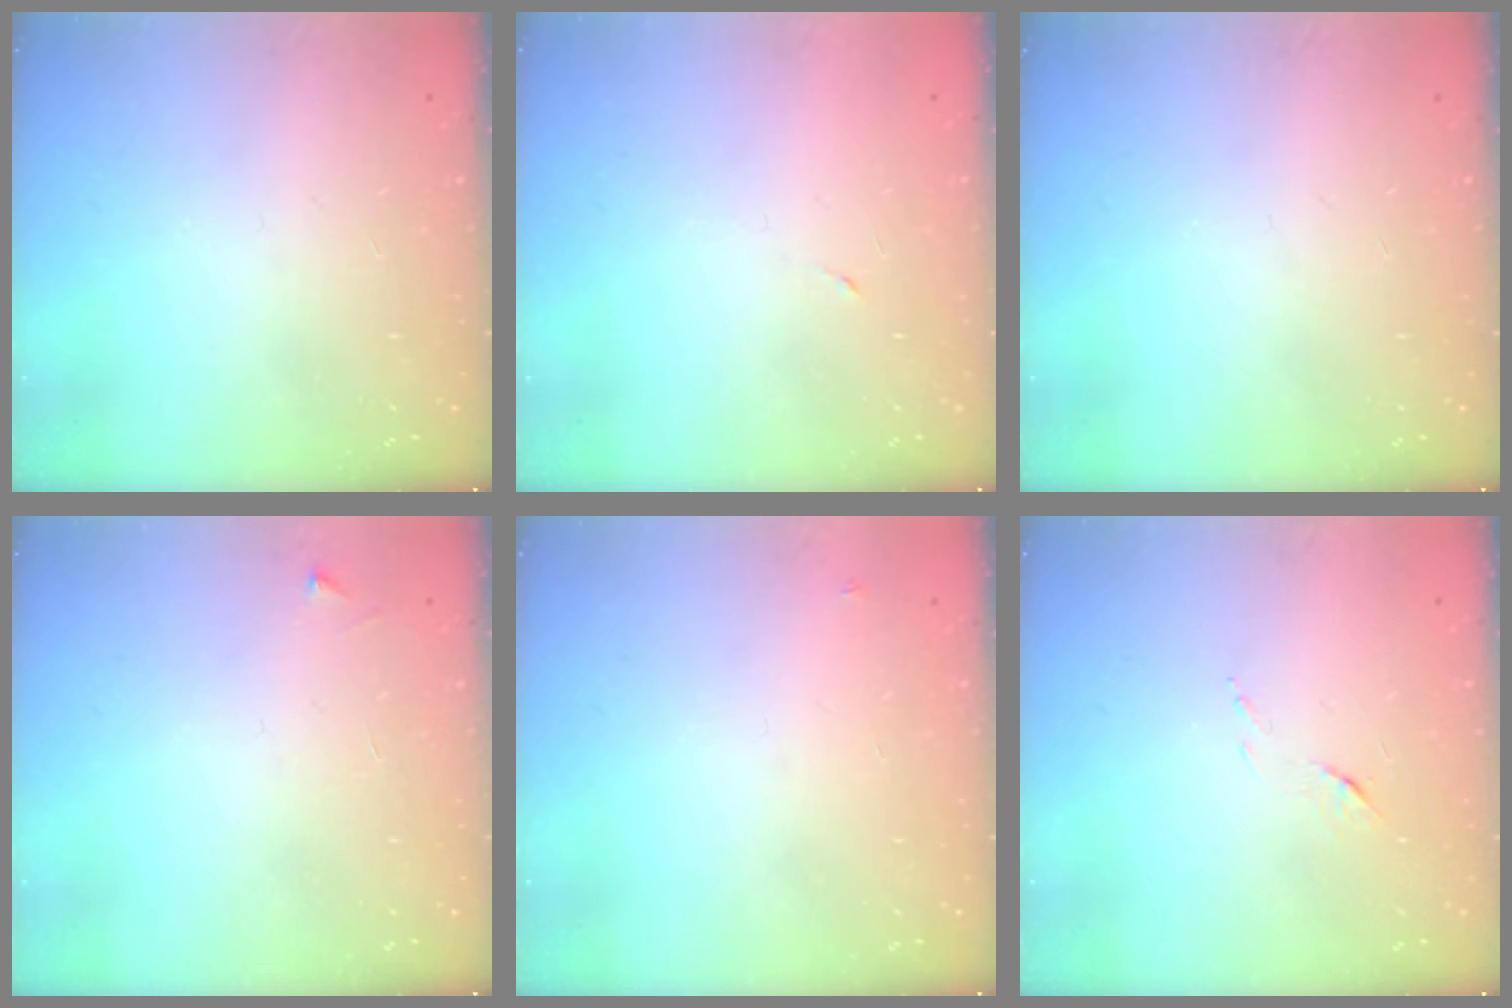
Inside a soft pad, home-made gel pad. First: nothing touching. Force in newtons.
{"total": 3.1, "press": 2.9, "slide": 1.1}
{"total": 0.0}
{"total": 2.5, "press": 2.5, "slide": 0.3}
{"total": 2.6, "press": 2.6, "slide": 0.2}
{"total": 5.5, "press": 5.5, "slide": 0.5}